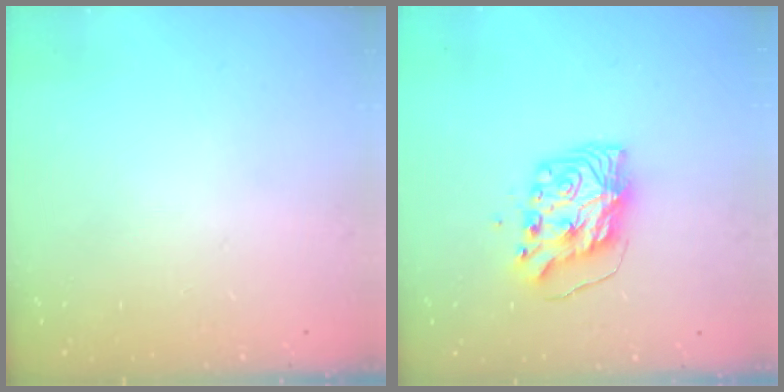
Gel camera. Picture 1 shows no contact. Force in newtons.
{"total": 8.3, "press": 8.3, "slide": 0.9}